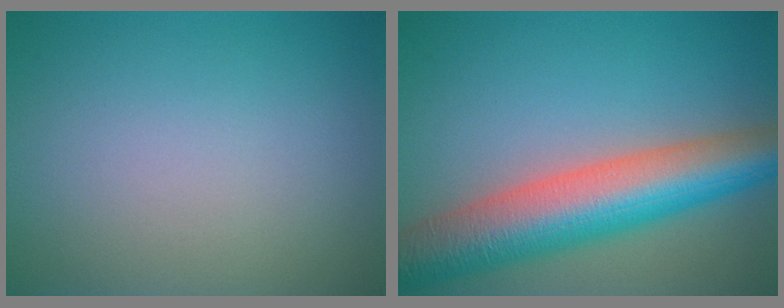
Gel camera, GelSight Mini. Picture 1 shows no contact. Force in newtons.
{"total": 10.3, "press": 10.3, "slide": 0.6}